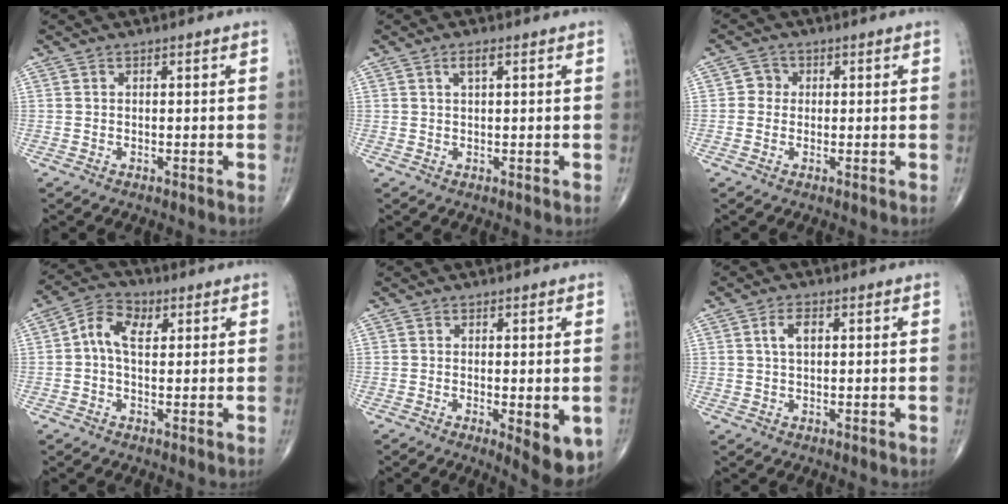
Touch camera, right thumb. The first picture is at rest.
{"total": 1.9, "force": [0.8, 0.6, 1.6], "torque": [-0.031, 0.003, 0.015]}
{"total": 2.4, "force": [0.1, 2.3, 0.7], "torque": [0.006, 0.007, -0.006]}
{"total": 6.6, "force": [1.2, 4.2, 4.9], "torque": [-0.080, 0.015, 0.015]}
{"total": 8.0, "force": [-2.4, 2.6, 7.1], "torque": [-0.082, -0.017, -0.028]}
{"total": 3.2, "force": [0.8, 1.7, 2.6], "torque": [-0.047, 0.004, 0.015]}